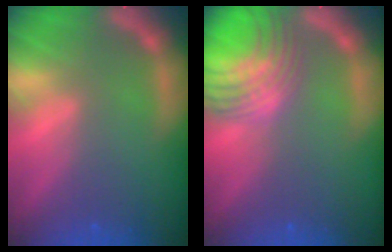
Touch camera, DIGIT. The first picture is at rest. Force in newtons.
{"total": 10.1}